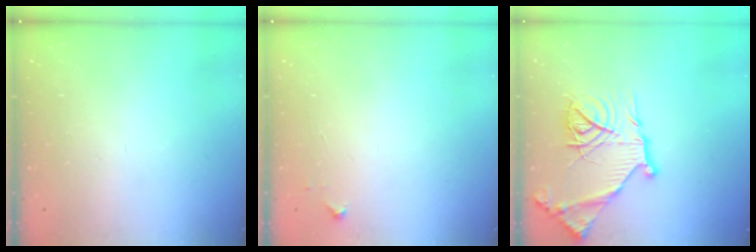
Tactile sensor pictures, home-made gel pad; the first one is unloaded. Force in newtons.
{"total": 3.3, "press": 3.2, "slide": 0.4}
{"total": 20.2, "press": 20.1, "slide": 1.9}